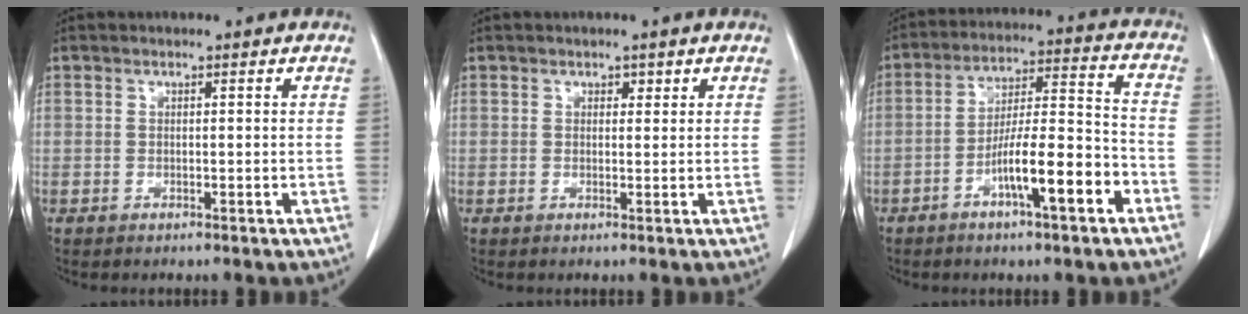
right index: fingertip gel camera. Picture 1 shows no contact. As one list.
[{"total": 1.7, "force": [0.8, 1.2, 0.8], "torque": [-0.019, 0.009, 0.016]}, {"total": 12.8, "force": [-5.8, 1.8, 11.2], "torque": [-0.190, 0.014, -0.095]}]